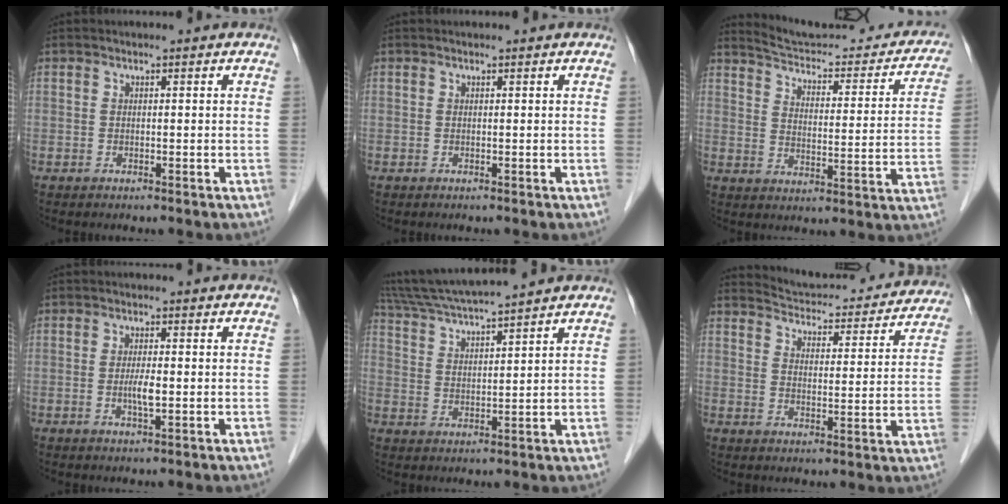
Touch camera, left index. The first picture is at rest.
{"total": 0.0}
{"total": 22.9, "force": [21.2, 4.7, 7.4], "torque": [-0.091, -0.048, 0.257]}
{"total": 2.5, "force": [-0.6, 0.3, 2.4], "torque": [-0.051, -0.006, -0.012]}
{"total": 11.7, "force": [10.5, -0.9, 4.9], "torque": [-0.098, 0.018, 0.183]}
{"total": 19.5, "force": [18.7, 3.9, 4.1], "torque": [-0.049, -0.025, 0.229]}